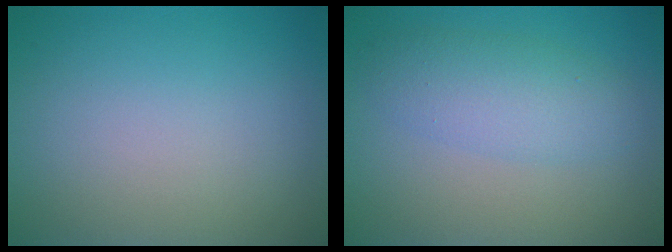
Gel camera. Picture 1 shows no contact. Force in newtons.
{"total": 3.7, "press": 3.7, "slide": 0.1}